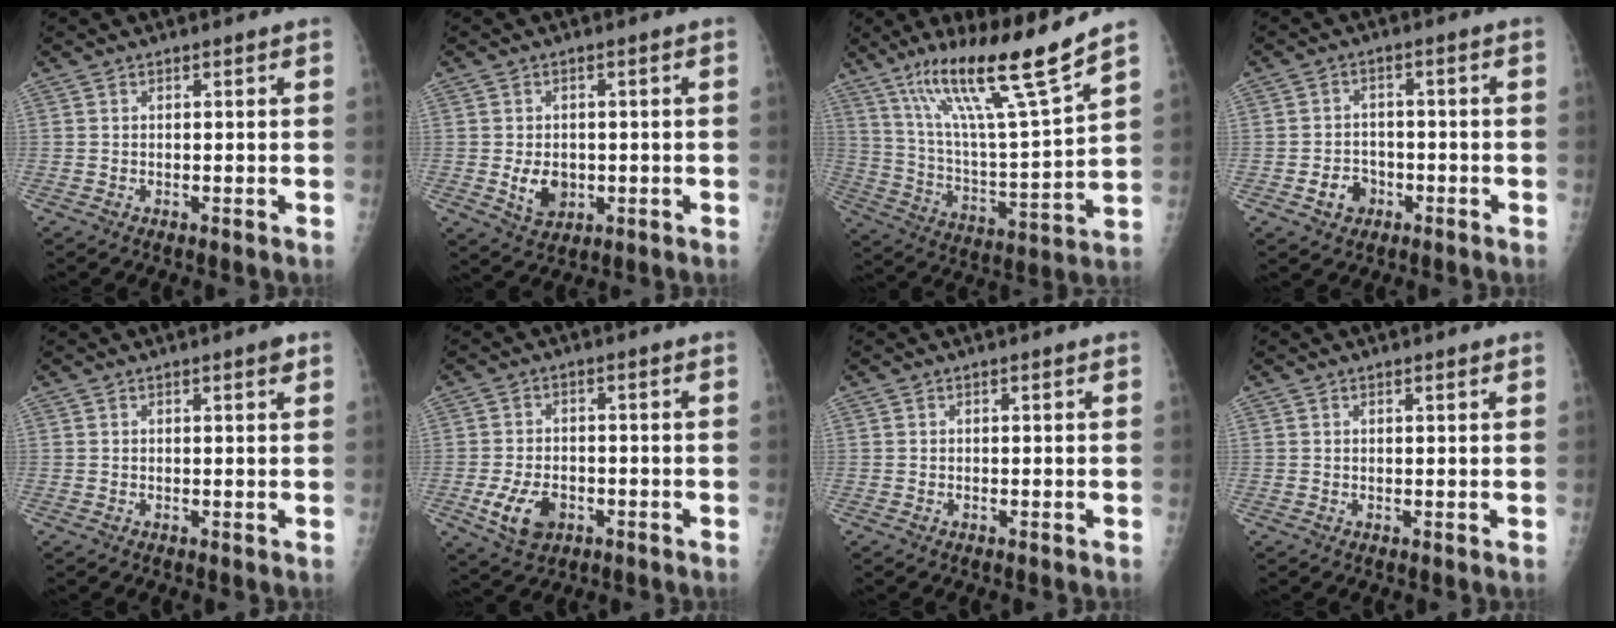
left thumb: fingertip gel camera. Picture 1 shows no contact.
{"total": 5.4, "force": [-0.8, 4.1, 3.5], "torque": [-0.041, -0.004, -0.002]}
{"total": 19.7, "force": [13.3, 1.0, 14.5], "torque": [-0.232, -0.066, 0.236]}
{"total": 4.6, "force": [-2.1, 3.8, 1.7], "torque": [-0.009, 0.018, -0.030]}
{"total": 1.1, "force": [0.7, 0.2, 0.9], "torque": [-0.013, -0.002, 0.007]}
{"total": 7.3, "force": [-2.8, 4.8, 4.8], "torque": [-0.083, 0.008, -0.042]}
{"total": 0.0}
{"total": 0.6, "force": [0.4, 0.1, 0.4], "torque": [-0.005, -0.001, 0.006]}